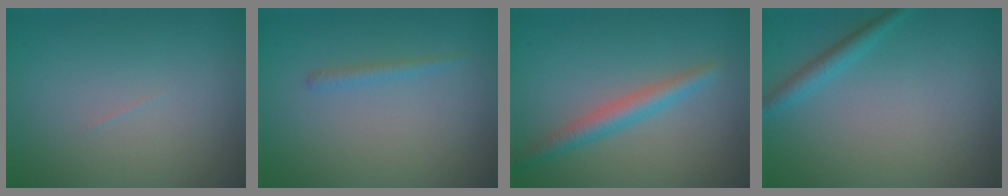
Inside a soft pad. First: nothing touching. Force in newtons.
{"total": 0.9, "press": 0.9, "slide": 0.1}
{"total": 2.8, "press": 2.8, "slide": 0.0}
{"total": 1.8, "press": 1.8, "slide": 0.1}